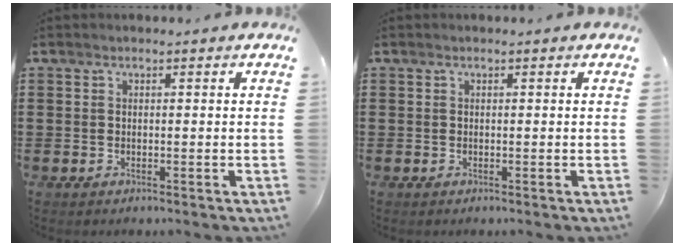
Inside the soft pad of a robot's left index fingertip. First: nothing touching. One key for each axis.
{"total": 0.0}